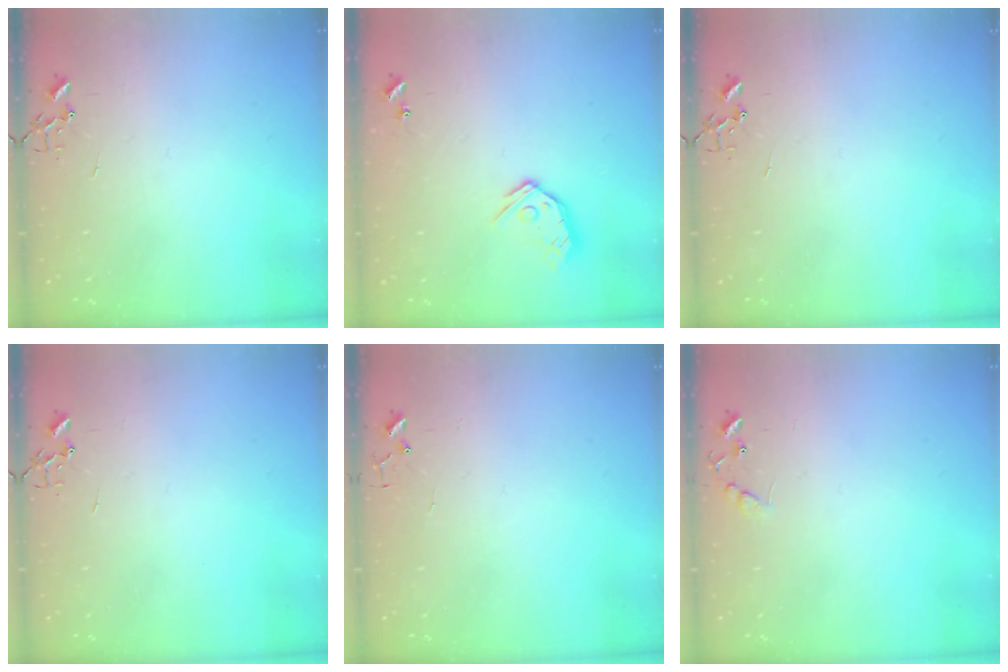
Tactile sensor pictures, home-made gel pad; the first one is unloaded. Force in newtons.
{"total": 9.9, "press": 9.9, "slide": 0.8}
{"total": 0.0}
{"total": 0.0}
{"total": 4.2, "press": 4.1, "slide": 0.3}
{"total": 8.9, "press": 8.9, "slide": 0.5}